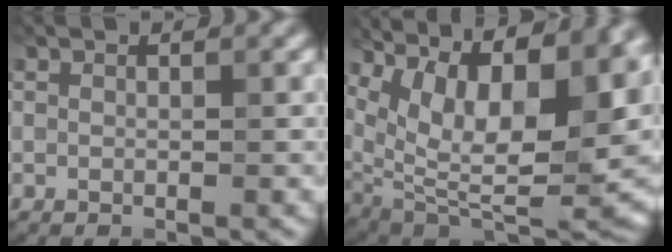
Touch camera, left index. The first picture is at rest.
{"total": 17.5, "force": [7.0, 7.9, 13.9], "torque": [-0.211, 0.041, 0.137]}